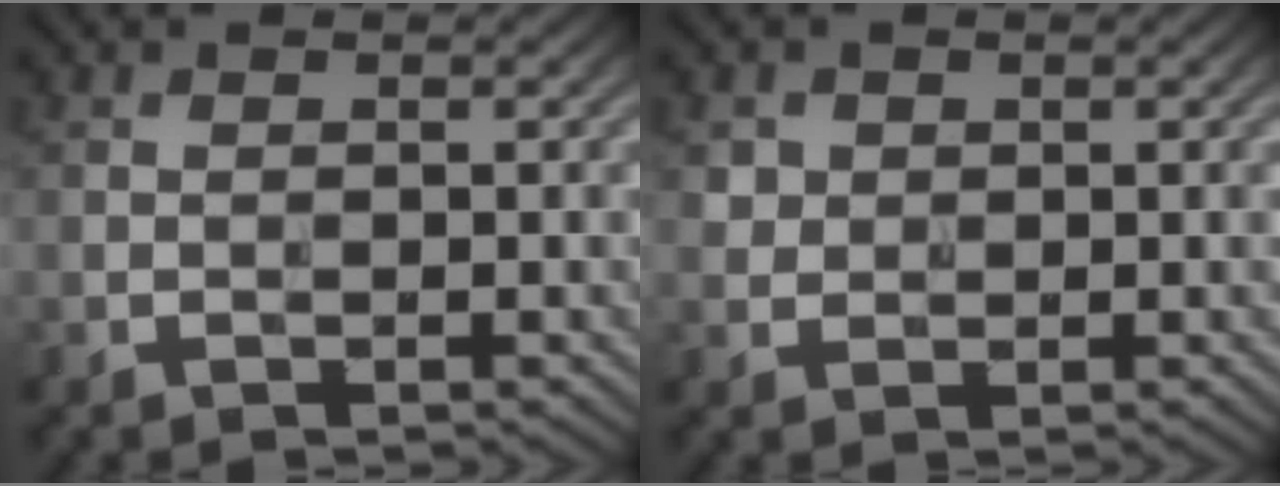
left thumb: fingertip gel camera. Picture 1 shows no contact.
{"total": 1.7, "force": [0.6, 1.6, 0.3], "torque": [-0.009, -0.005, 0.012]}